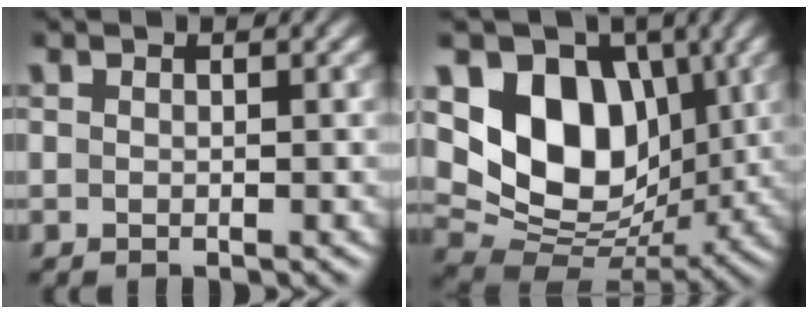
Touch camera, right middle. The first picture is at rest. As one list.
[{"total": 11.0, "force": [2.5, 8.0, 7.1], "torque": [-0.123, -0.013, 0.041]}]